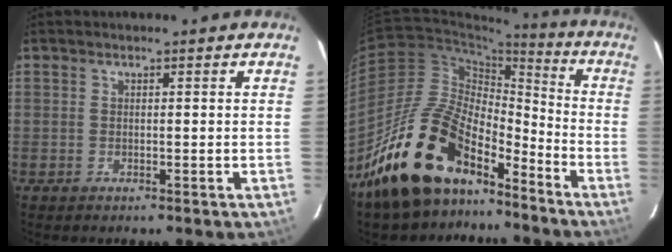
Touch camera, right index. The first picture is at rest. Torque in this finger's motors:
{"motor_torque": [1.14, -1.00, 1.05, 0.21]}